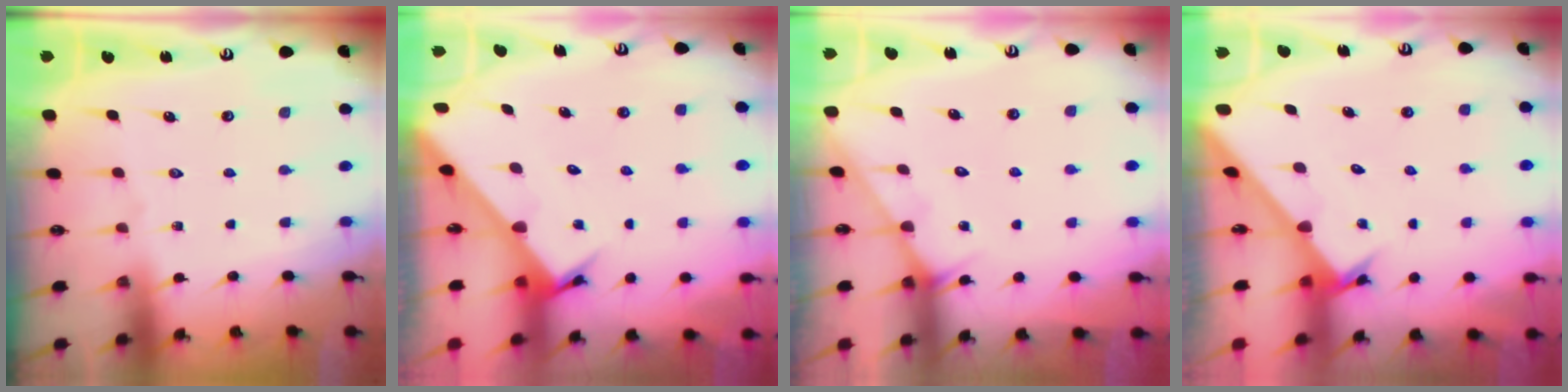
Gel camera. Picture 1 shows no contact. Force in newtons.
{"total": 3.4, "press": 3.4, "slide": 0.2}
{"total": 4.5, "press": 4.5, "slide": 0.3}
{"total": 2.4, "press": 2.4, "slide": 0.2}